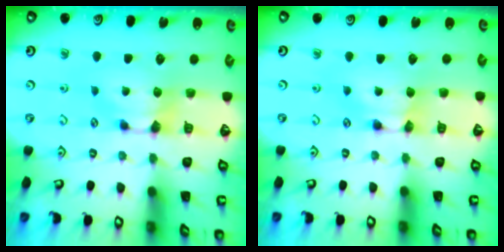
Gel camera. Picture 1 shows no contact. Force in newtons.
{"total": 1.6, "press": 1.6, "slide": 0.2}